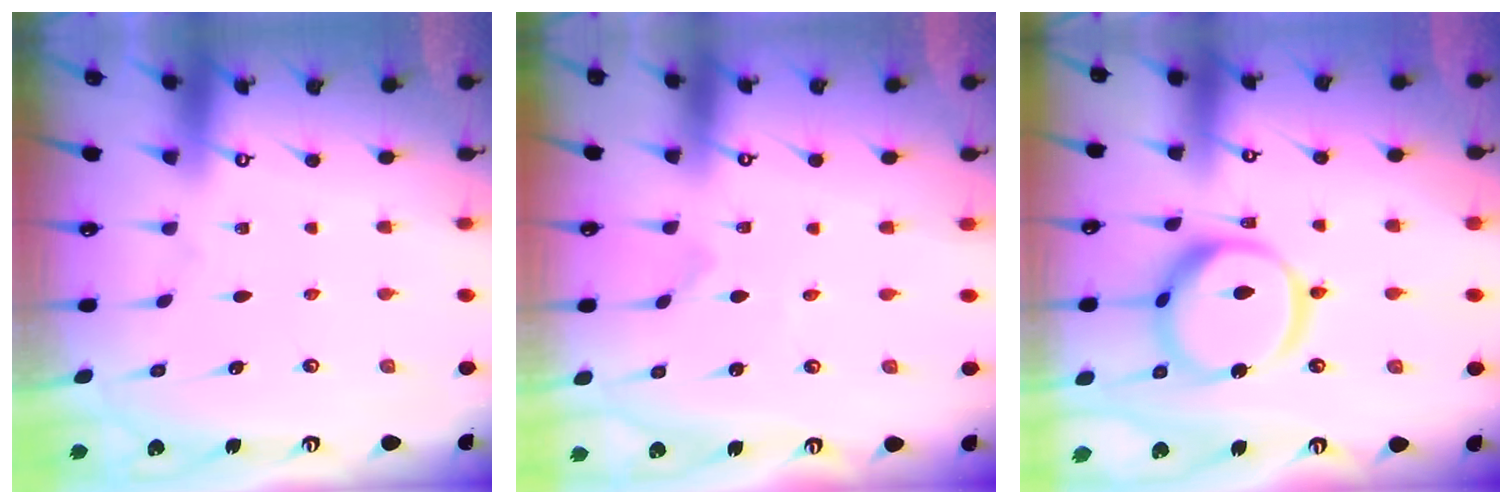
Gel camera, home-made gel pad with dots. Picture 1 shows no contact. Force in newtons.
{"total": 0.0}
{"total": 14.5, "press": 14.5, "slide": 1.2}